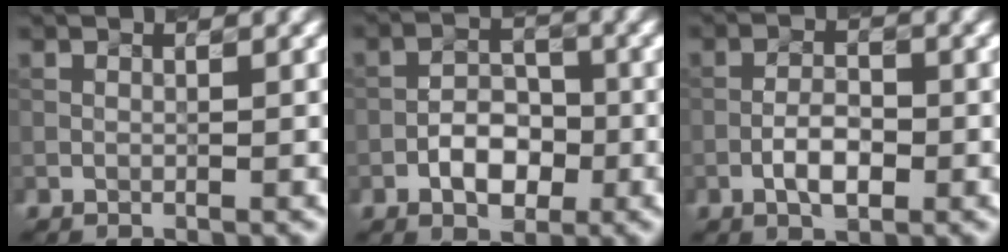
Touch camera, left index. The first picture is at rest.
{"total": 3.3, "force": [-1.6, 2.0, 2.1], "torque": [-0.029, 0.010, -0.020]}
{"total": 2.5, "force": [-1.3, 1.0, 1.9], "torque": [-0.036, 0.006, -0.020]}